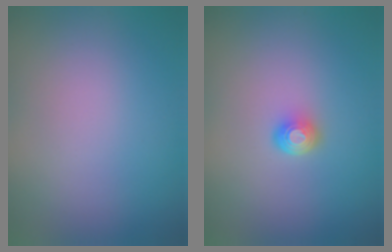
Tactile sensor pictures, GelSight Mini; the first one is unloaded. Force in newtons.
{"total": 1.6, "press": 1.1, "slide": 1.1}